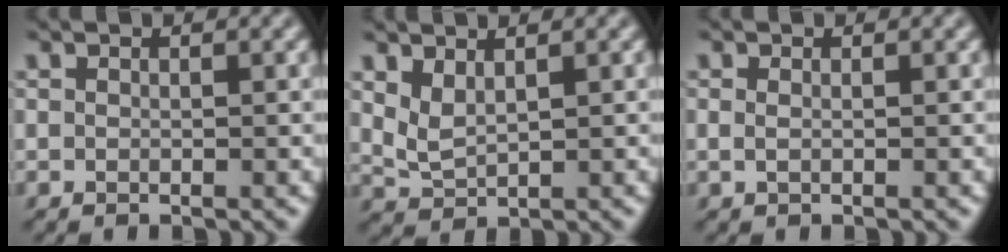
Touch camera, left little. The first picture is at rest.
{"total": 2.0, "force": [1.1, 1.0, 1.4], "torque": [-0.039, -0.003, 0.027]}
{"total": 0.6, "force": [-0.1, 0.3, 0.5], "torque": [-0.015, 0.002, -0.001]}